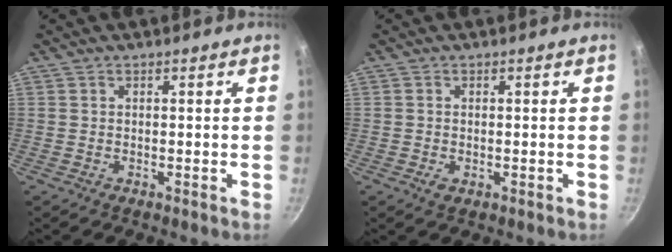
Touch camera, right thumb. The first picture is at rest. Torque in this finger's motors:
{"motor_torque": [-0.14, 0.17, -0.15, 0.01, -0.06]}